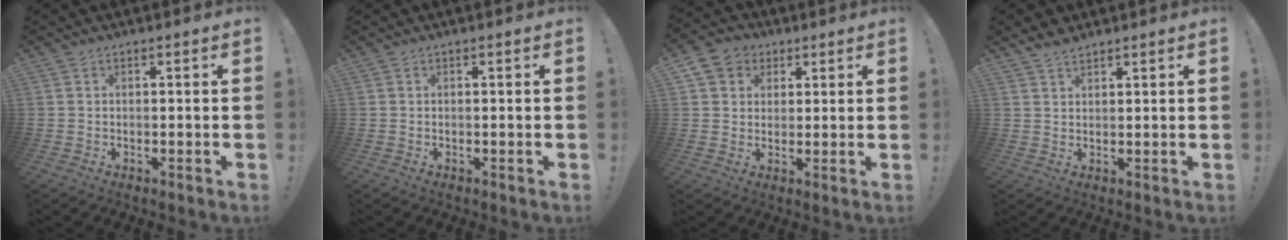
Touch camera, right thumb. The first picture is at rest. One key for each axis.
{"total": 0.0}
{"total": 7.5, "fx": 2.8, "fy": 6.6, "fz": 2.2, "tx": -0.030, "ty": -0.008, "tz": 0.060}
{"total": 3.2, "fx": 2.8, "fy": 1.1, "fz": 1.3, "tx": -0.027, "ty": -0.014, "tz": 0.052}